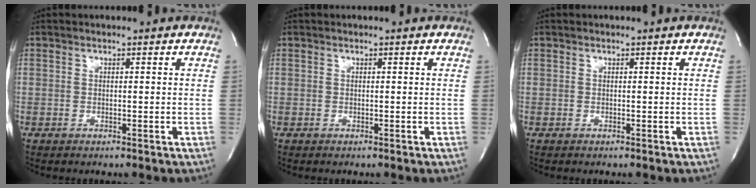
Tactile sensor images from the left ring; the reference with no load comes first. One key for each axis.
{"total": 0.0}
{"total": 0.0}